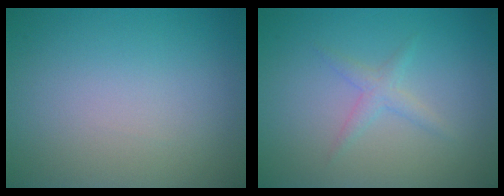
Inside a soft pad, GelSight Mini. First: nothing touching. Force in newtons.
{"total": 1.4, "press": 1.4, "slide": 0.1}